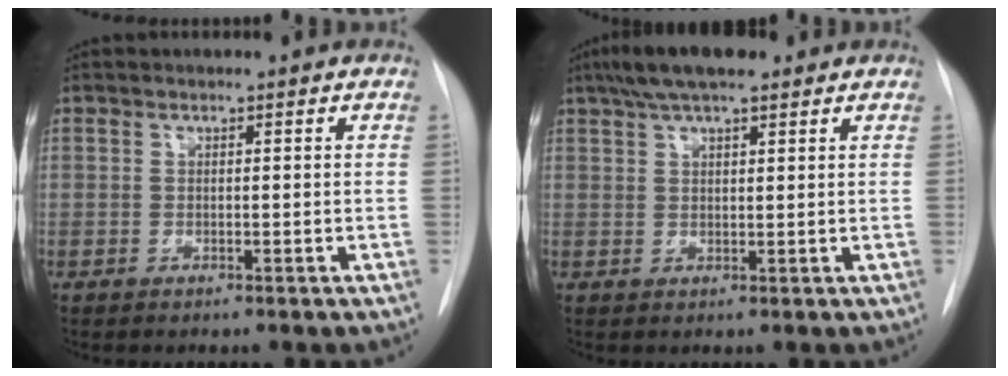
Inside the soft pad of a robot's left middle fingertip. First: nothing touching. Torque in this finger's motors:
{"motor_torque": [0.52, -0.49, 0.24, 0.01]}